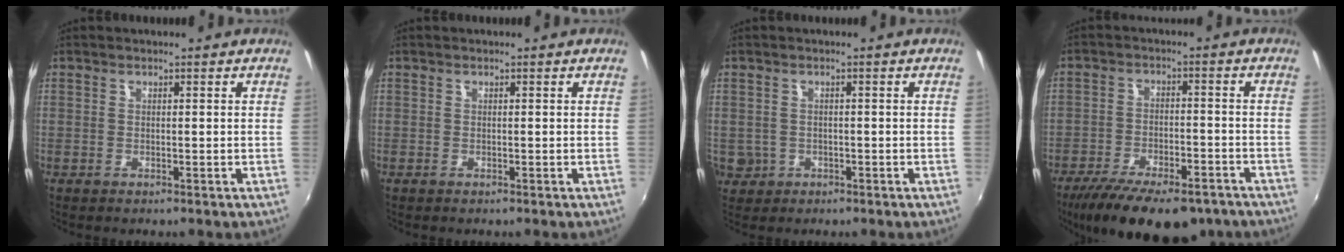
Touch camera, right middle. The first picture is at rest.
{"total": 0.0}
{"total": 4.9, "force": [-1.0, 4.5, 1.5], "torque": [-0.045, -0.002, -0.005]}
{"total": 19.2, "force": [-14.2, 7.1, 10.9], "torque": [-0.210, -0.039, -0.207]}